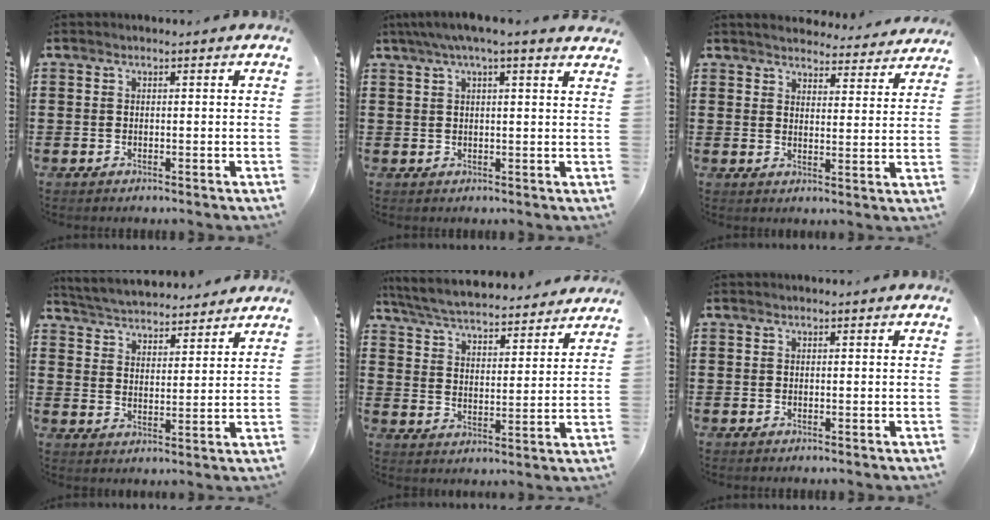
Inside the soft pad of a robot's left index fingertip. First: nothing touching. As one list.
[{"total": 3.5, "force": [2.6, 0.1, 2.4], "torque": [-0.053, -0.002, 0.046]}, {"total": 3.8, "force": [3.8, -0.1, 0.2], "torque": [-0.014, -0.032, 0.063]}, {"total": 4.5, "force": [4.5, -0.1, 0.0], "torque": [-0.023, -0.032, 0.077]}, {"total": 5.8, "force": [5.7, -0.1, 1.2], "torque": [-0.051, -0.042, 0.097]}, {"total": 0.0}]